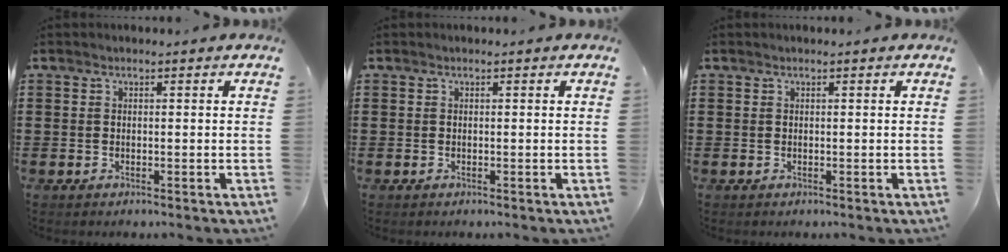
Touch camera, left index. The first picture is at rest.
{"total": 0.0}
{"total": 0.0}